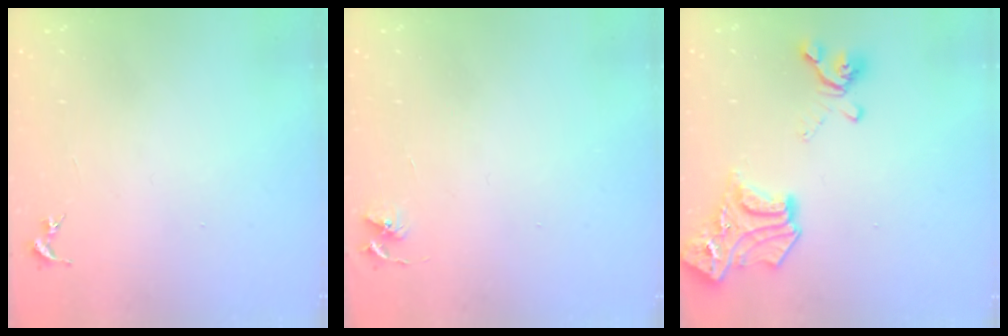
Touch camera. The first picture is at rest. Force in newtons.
{"total": 4.4, "press": 4.4, "slide": 0.5}
{"total": 19.5, "press": 19.5, "slide": 0.7}